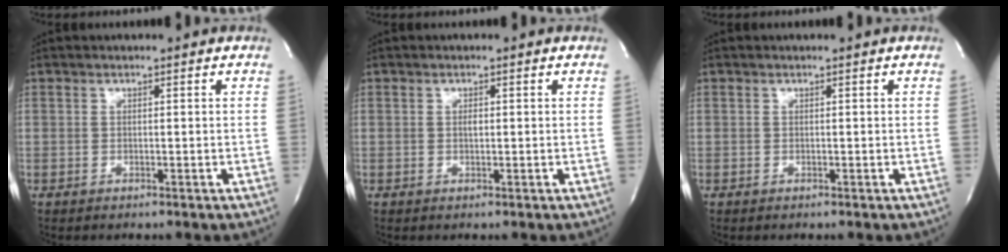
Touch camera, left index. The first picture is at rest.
{"total": 0.8, "force": [0.0, 0.3, 0.7], "torque": [-0.014, 0.000, 0.002]}
{"total": 0.0}